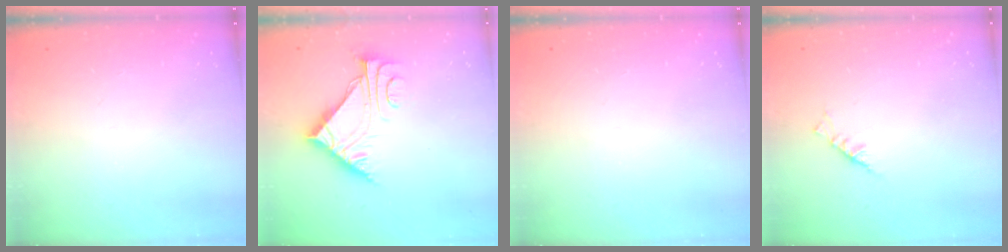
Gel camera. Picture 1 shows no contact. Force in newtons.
{"total": 7.7, "press": 7.7, "slide": 0.4}
{"total": 0.0}
{"total": 2.3, "press": 2.2, "slide": 0.5}